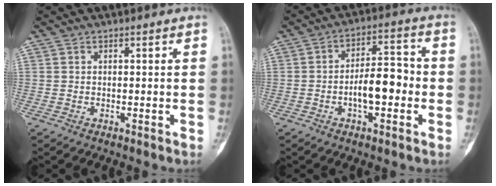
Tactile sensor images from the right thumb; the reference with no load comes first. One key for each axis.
{"total": 9.3, "fx": -1.9, "fy": 4.4, "fz": 8.0, "tx": -0.115, "ty": 0.033, "tz": -0.037}